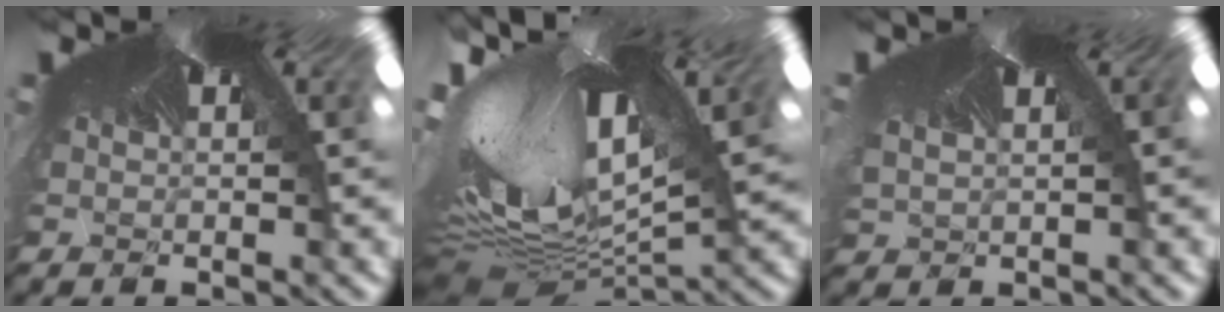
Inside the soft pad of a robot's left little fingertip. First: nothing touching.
{"total": 5.9, "force": [-5.1, 1.1, 2.7], "torque": [-0.119, -0.113, -0.043]}
{"total": 1.5, "force": [0.3, 1.0, 1.0], "torque": [-0.041, -0.006, 0.024]}